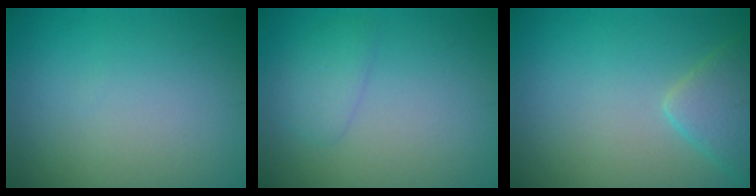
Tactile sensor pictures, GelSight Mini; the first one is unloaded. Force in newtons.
{"total": 1.8, "press": 1.8, "slide": 0.0}
{"total": 3.3, "press": 3.3, "slide": 0.3}